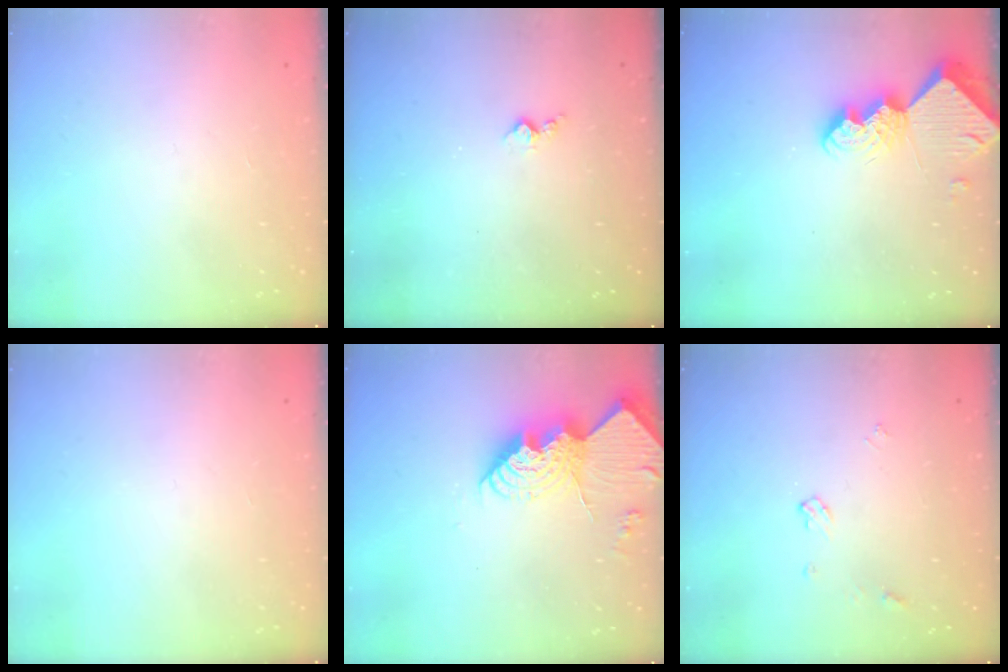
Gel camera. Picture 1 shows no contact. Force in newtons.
{"total": 3.7, "press": 3.7, "slide": 0.4}
{"total": 9.0, "press": 9.0, "slide": 0.8}
{"total": 0.0}
{"total": 17.5, "press": 17.5, "slide": 1.7}
{"total": 4.5, "press": 4.4, "slide": 0.8}